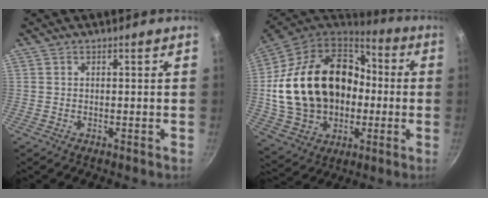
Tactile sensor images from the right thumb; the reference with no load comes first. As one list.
[{"total": 28.6, "force": [0.3, 21.2, 19.2], "torque": [-0.327, 0.048, 0.030]}]